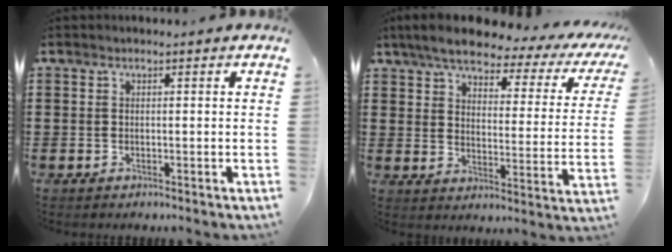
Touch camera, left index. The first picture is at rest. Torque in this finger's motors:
{"motor_torque": [1.27, -0.86, 1.05, 0.14]}